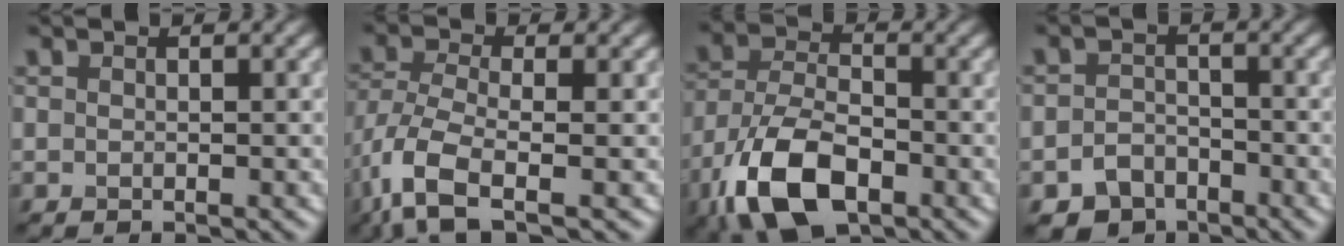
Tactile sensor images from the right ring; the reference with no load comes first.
{"total": 6.2, "force": [-3.2, 2.2, 4.8], "torque": [-0.112, -0.007, -0.075]}
{"total": 9.4, "force": [-4.7, 4.8, 6.5], "torque": [-0.146, -0.011, -0.097]}
{"total": 3.5, "force": [-2.4, 2.3, 1.0], "torque": [-0.012, -0.002, -0.044]}